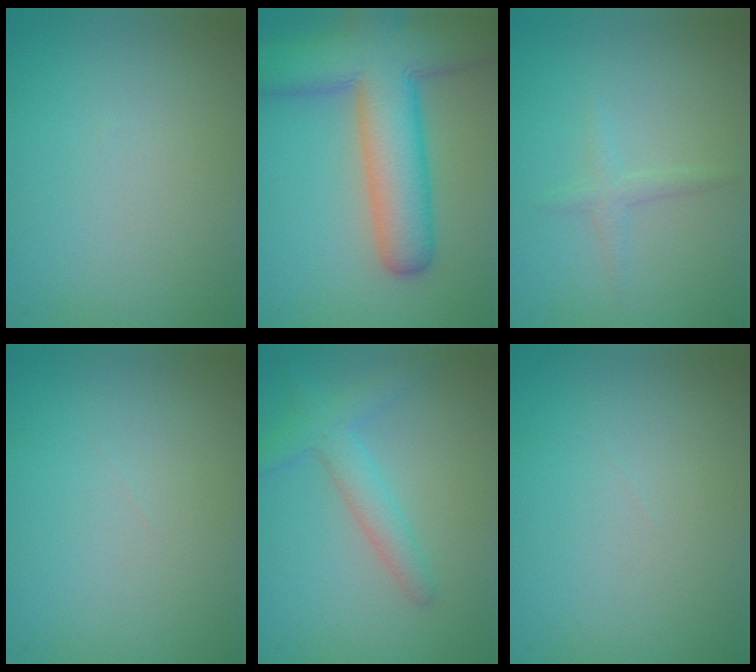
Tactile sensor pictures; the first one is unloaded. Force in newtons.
{"total": 11.0, "press": 11.0, "slide": 0.6}
{"total": 1.2, "press": 1.2, "slide": 0.0}
{"total": 0.0}
{"total": 2.8, "press": 2.8, "slide": 0.1}
{"total": 0.0}